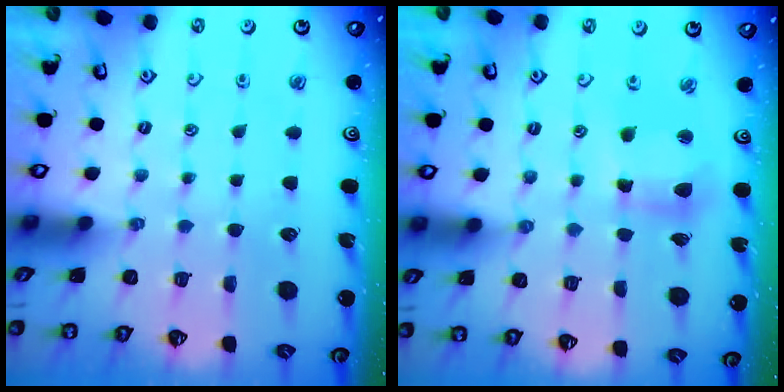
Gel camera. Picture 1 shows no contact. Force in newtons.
{"total": 8.0, "press": 8.0, "slide": 0.5}